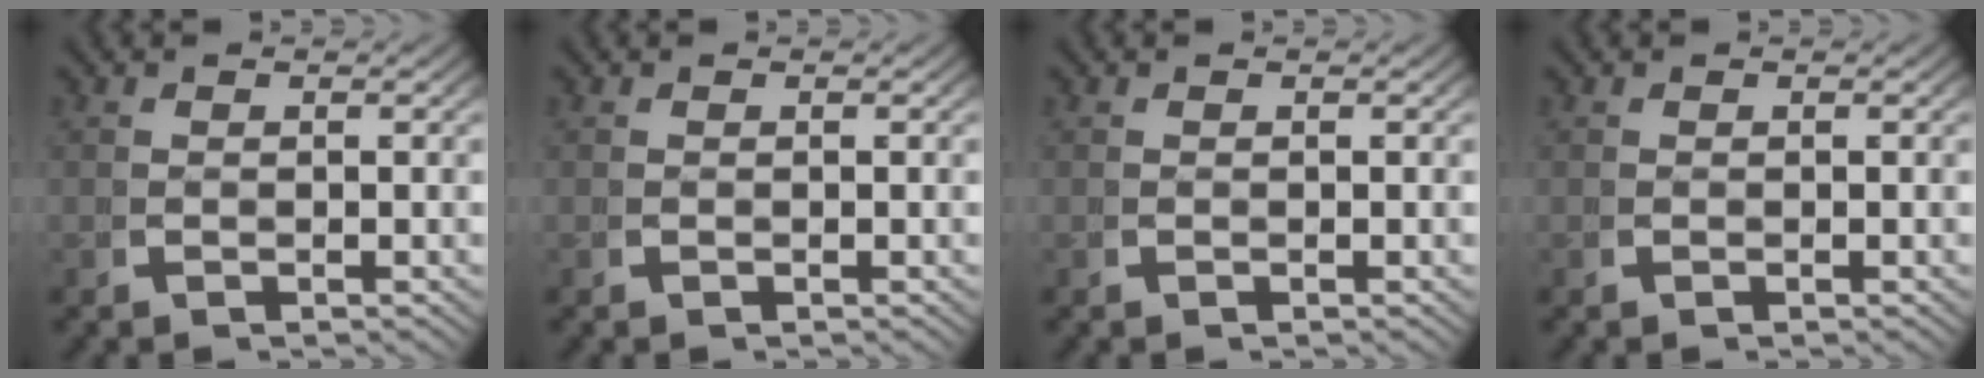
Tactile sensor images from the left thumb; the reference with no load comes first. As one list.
[{"total": 0.0}, {"total": 0.0}, {"total": 0.0}]